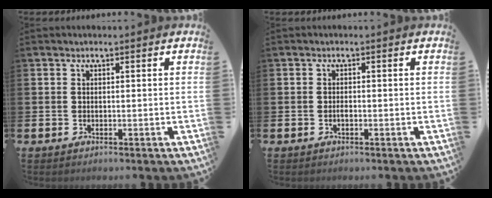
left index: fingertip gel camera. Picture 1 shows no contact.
{"total": 0.7, "force": [-0.3, 0.3, 0.6], "torque": [-0.010, -0.001, -0.006]}